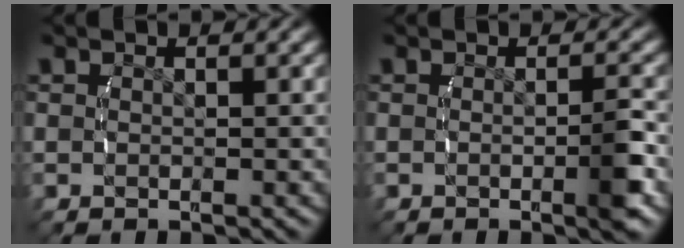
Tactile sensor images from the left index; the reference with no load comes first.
{"total": 2.4, "force": [-0.8, 0.2, 2.2], "torque": [-0.035, -0.001, -0.014]}